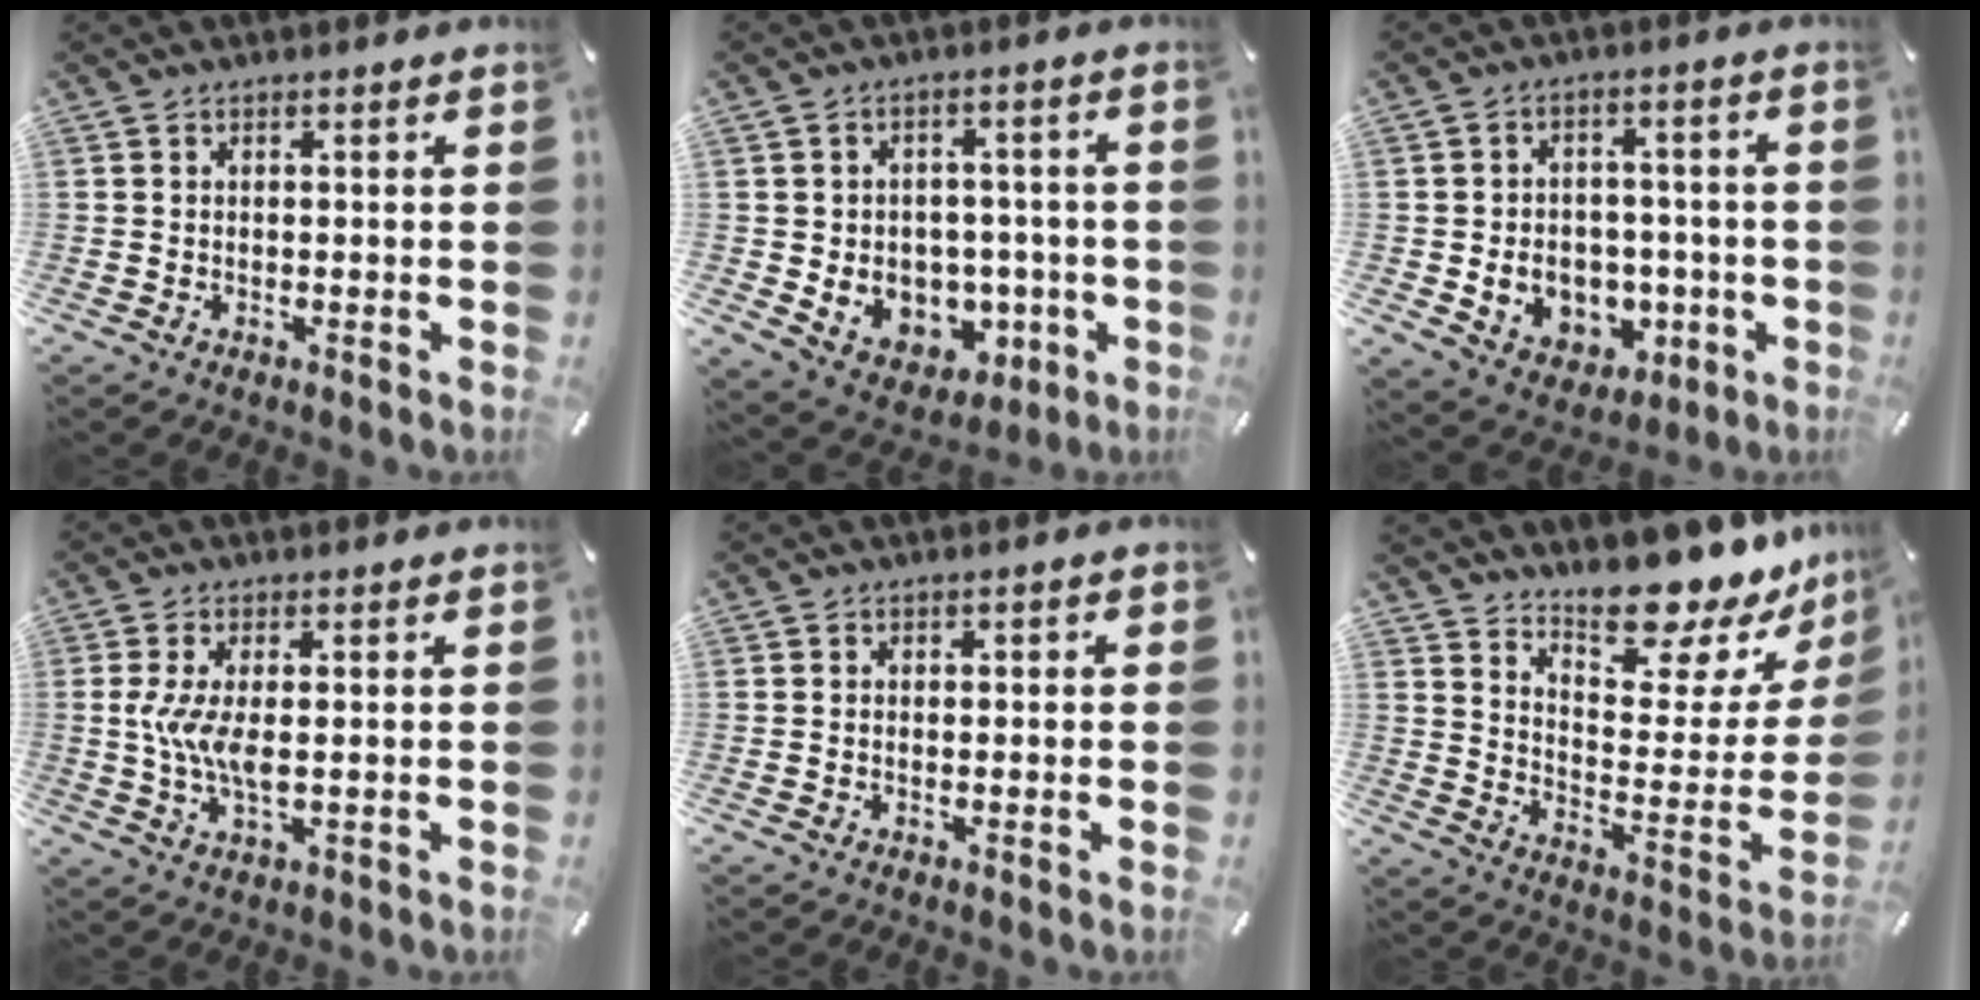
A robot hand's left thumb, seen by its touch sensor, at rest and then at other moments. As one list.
[{"total": 8.8, "force": [-0.6, 8.4, 2.7], "torque": [-0.024, -0.008, 0.005]}, {"total": 9.4, "force": [-1.3, 8.5, 3.7], "torque": [-0.058, 0.005, -0.010]}, {"total": 7.0, "force": [0.2, 2.8, 6.4], "torque": [-0.146, -0.003, -0.002]}, {"total": 0.7, "force": [-0.4, 0.5, 0.3], "torque": [-0.006, 0.003, -0.008]}, {"total": 18.4, "force": [16.5, 5.0, 6.5], "torque": [-0.076, -0.147, 0.275]}]